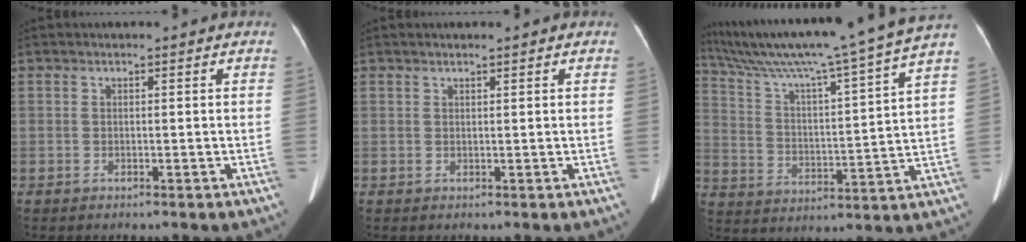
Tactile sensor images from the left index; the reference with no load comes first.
{"total": 1.0, "force": [0.7, 0.0, 0.7], "torque": [-0.012, 0.007, 0.014]}
{"total": 23.7, "force": [19.4, -2.1, 13.4], "torque": [-0.228, -0.015, 0.290]}